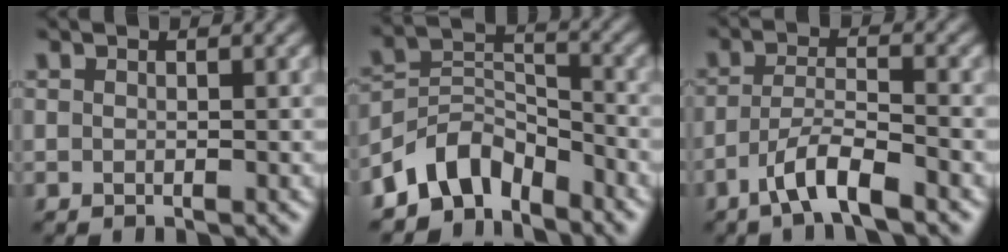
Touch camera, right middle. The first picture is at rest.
{"total": 5.9, "force": [-4.5, 3.1, 2.1], "torque": [-0.027, 0.007, -0.094]}
{"total": 4.4, "force": [-2.8, 0.8, 3.2], "torque": [-0.062, 0.007, -0.059]}